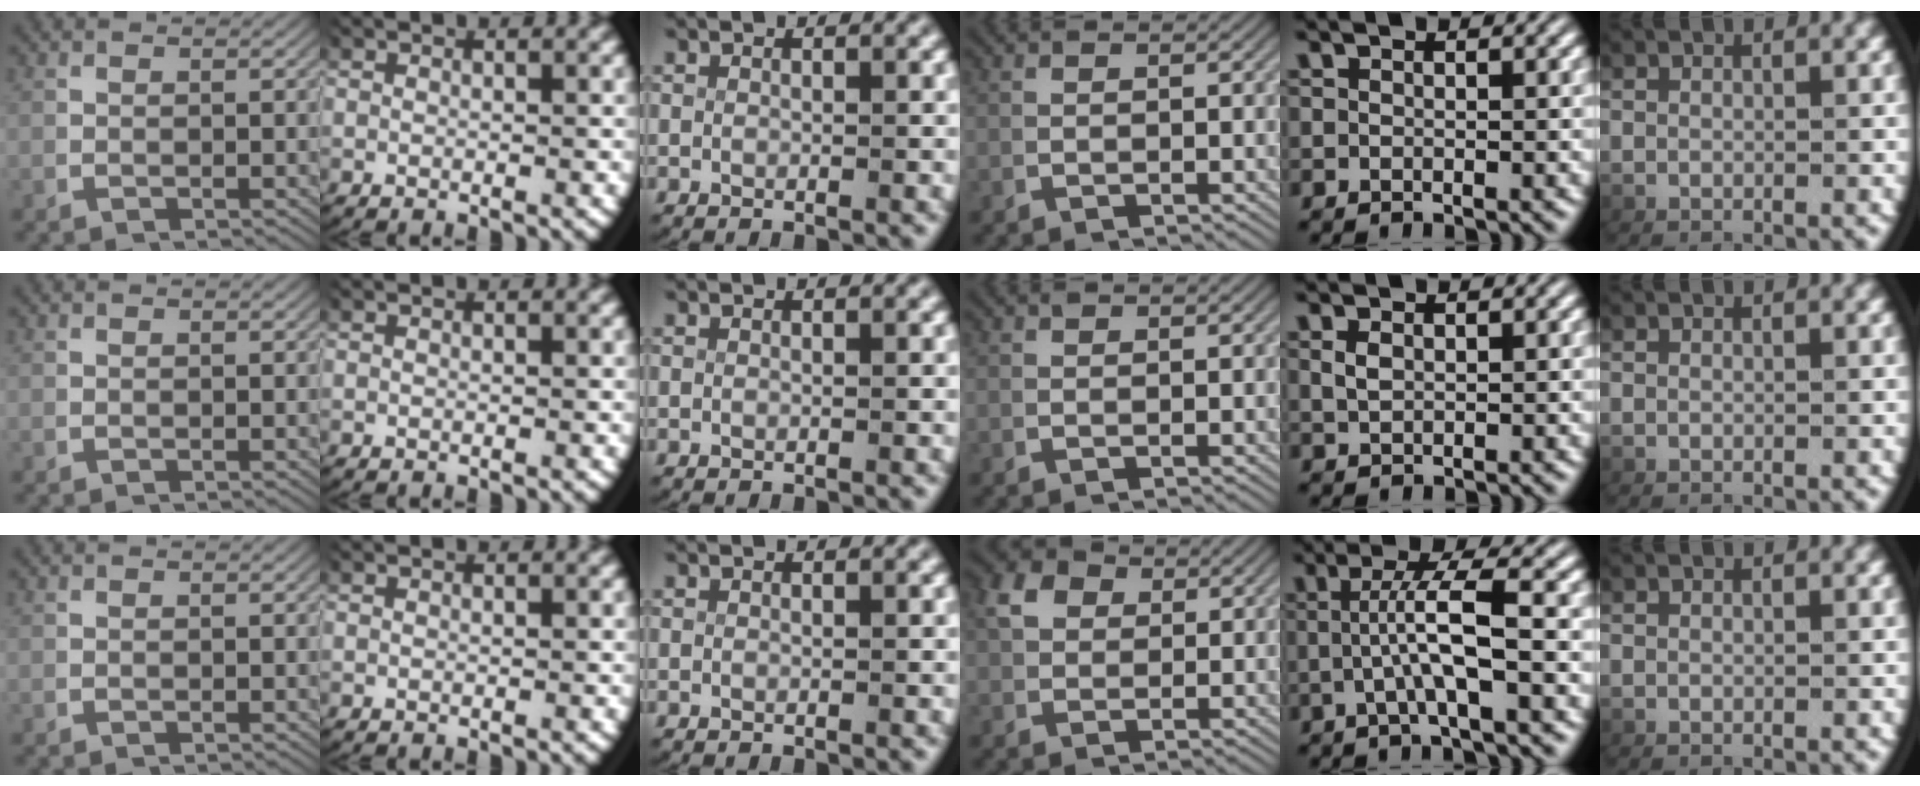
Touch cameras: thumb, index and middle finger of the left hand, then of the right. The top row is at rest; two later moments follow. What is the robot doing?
{"motion": "grasp_and_lifting", "object": "card"}